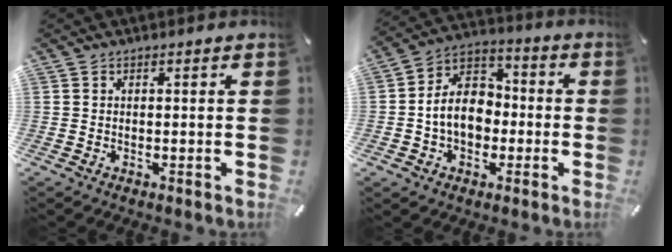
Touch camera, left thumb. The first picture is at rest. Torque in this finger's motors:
{"motor_torque": [0.43, 0.44, 0.41, 0.31, 0.04]}